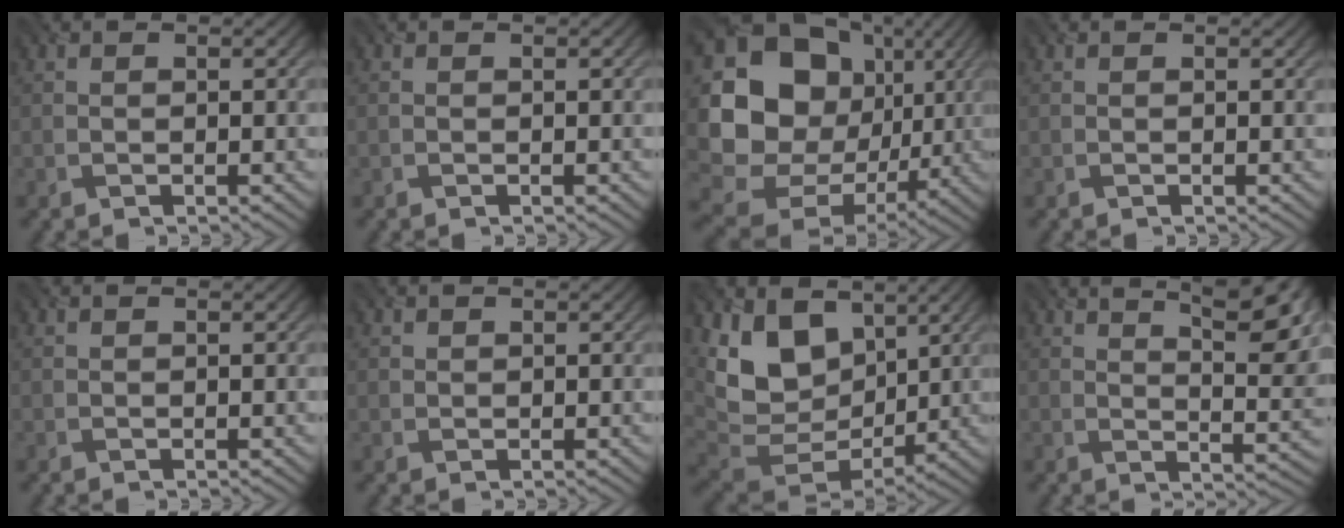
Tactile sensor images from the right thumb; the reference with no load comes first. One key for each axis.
{"total": 0.0}
{"total": 19.1, "fx": 1.6, "fy": 16.1, "fz": 10.2, "tx": -0.245, "ty": -0.028, "tz": 0.044}
{"total": 0.0}
{"total": 0.0}
{"total": 0.6, "fx": 0.3, "fy": 0.5, "fz": 0.1, "tx": -0.005, "ty": -0.005, "tz": 0.008}
{"total": 12.0, "fx": 4.2, "fy": 8.3, "fz": 7.6, "tx": -0.187, "ty": -0.005, "tz": 0.079}
{"total": 10.1, "fx": 5.9, "fy": 2.7, "fz": 7.8, "tx": -0.113, "ty": 0.004, "tz": 0.087}